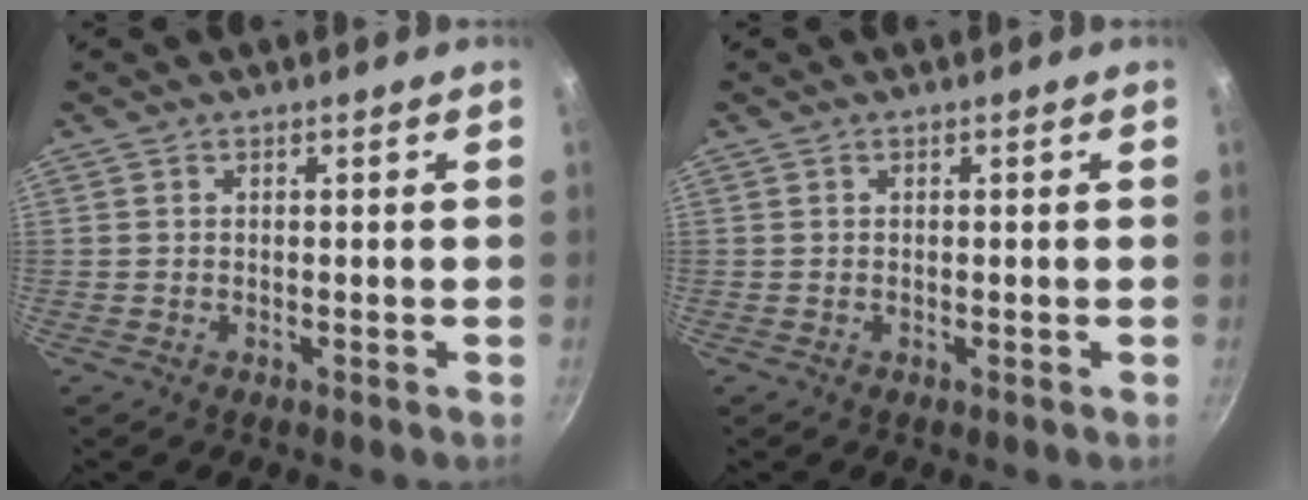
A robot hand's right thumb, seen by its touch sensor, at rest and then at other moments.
{"total": 0.0}